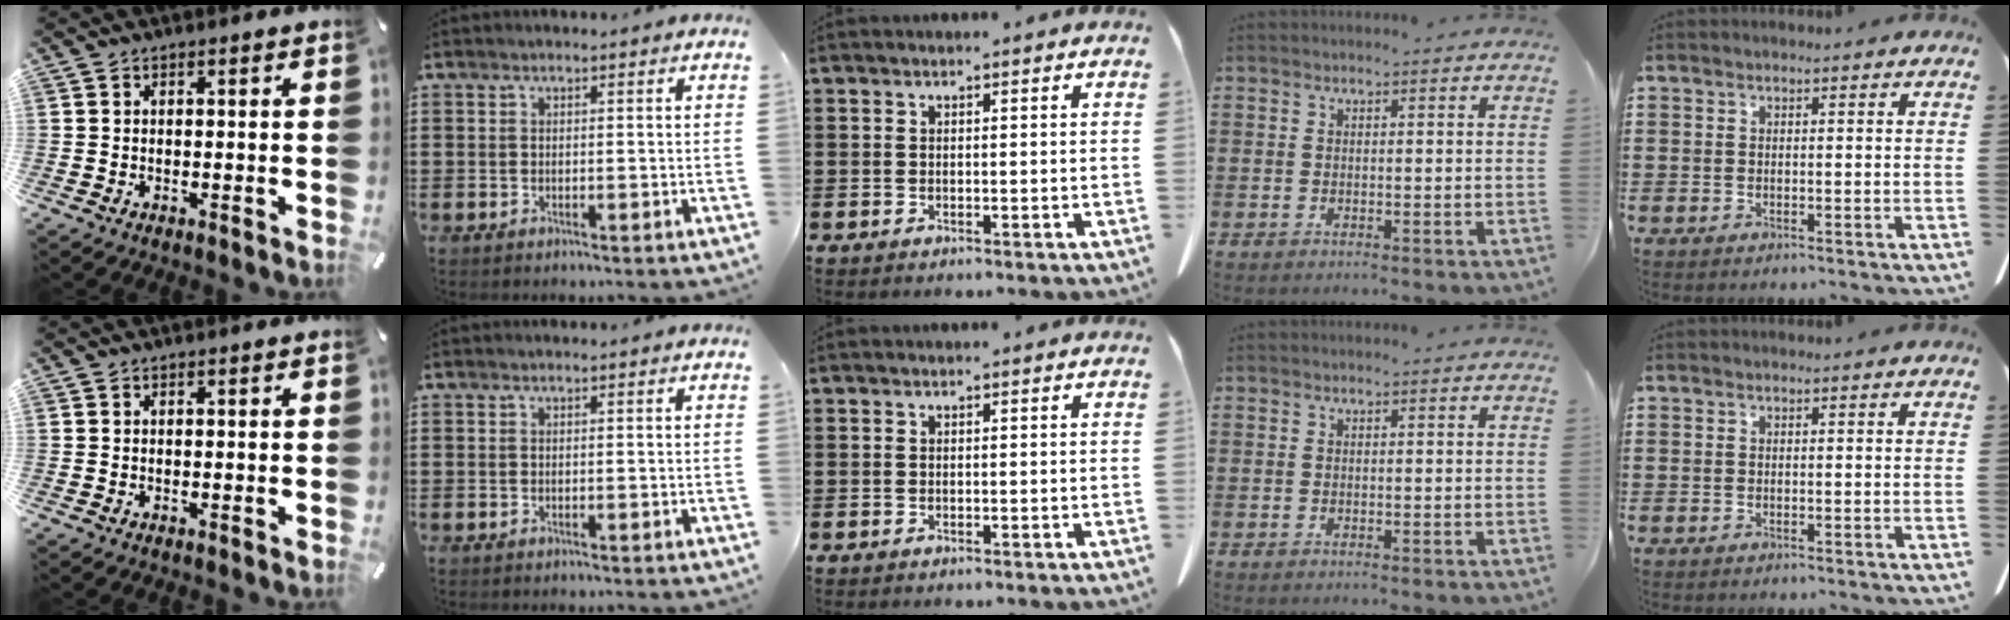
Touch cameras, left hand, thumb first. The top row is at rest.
{}